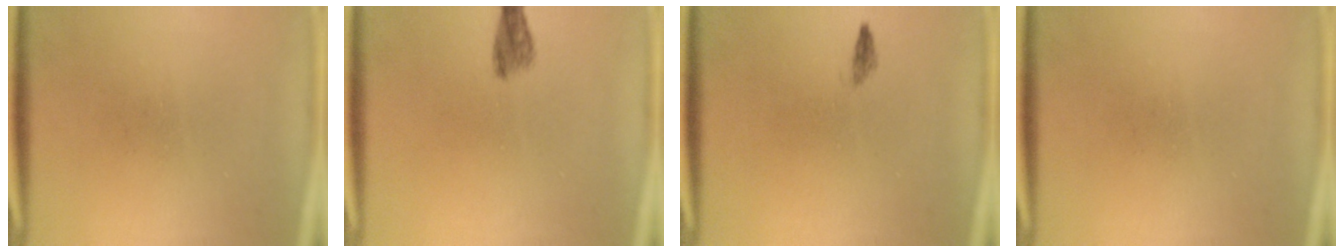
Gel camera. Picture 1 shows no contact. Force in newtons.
{"total": 2.4}
{"total": 0.8}
{"total": 0.0}